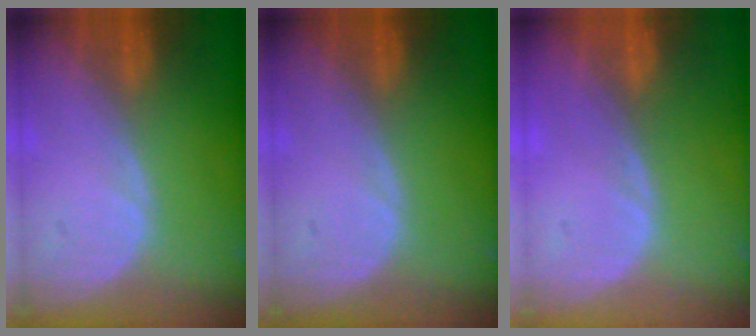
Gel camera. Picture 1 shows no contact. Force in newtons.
{"total": 0.0}
{"total": 0.5, "press": 0.1, "slide": 0.5}